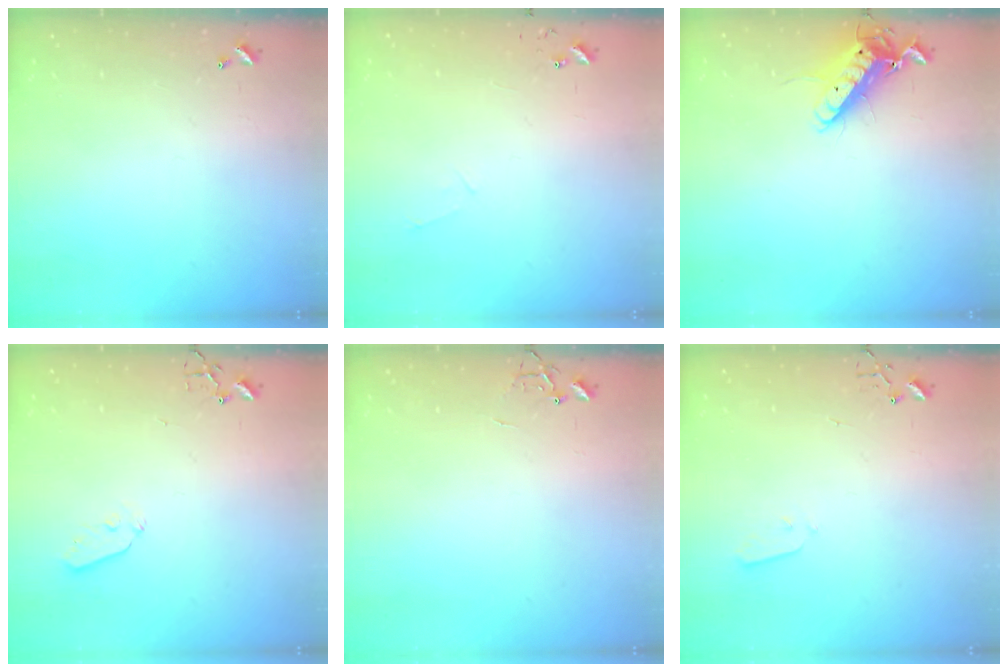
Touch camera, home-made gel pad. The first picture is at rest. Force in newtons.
{"total": 4.8, "press": 4.8, "slide": 0.5}
{"total": 12.3, "press": 12.2, "slide": 1.7}
{"total": 4.4, "press": 4.3, "slide": 0.8}
{"total": 5.8, "press": 5.8, "slide": 0.5}
{"total": 2.8, "press": 2.7, "slide": 0.4}